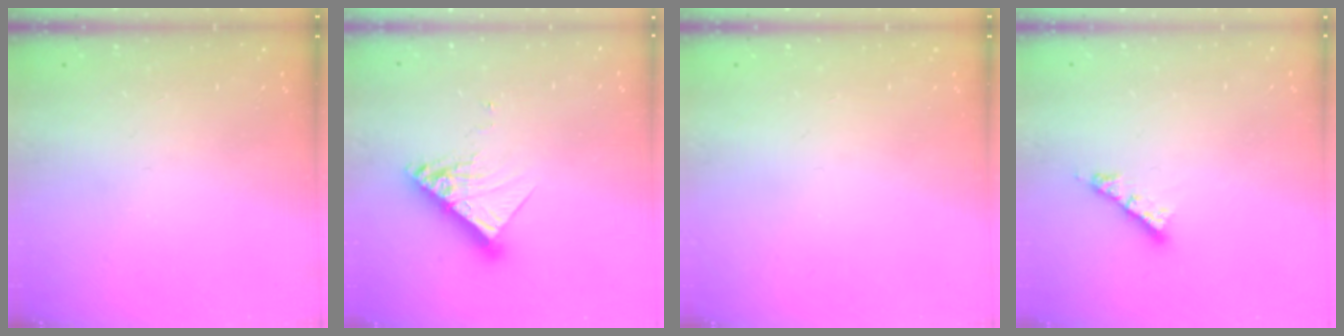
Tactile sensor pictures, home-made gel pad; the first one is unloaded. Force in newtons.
{"total": 12.0, "press": 11.9, "slide": 0.2}
{"total": 0.0}
{"total": 4.1, "press": 4.0, "slide": 0.3}